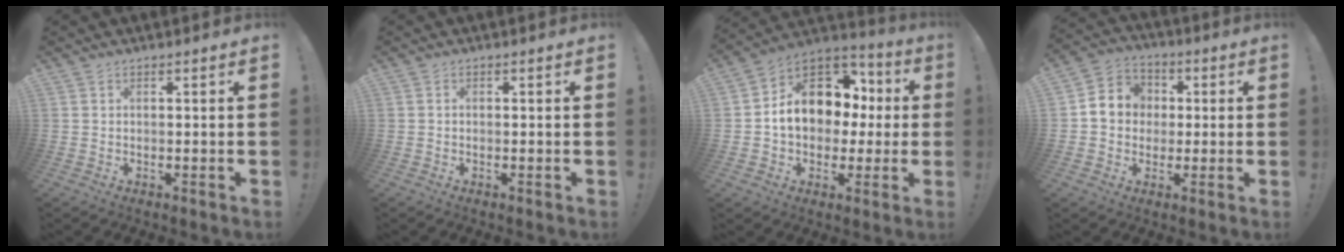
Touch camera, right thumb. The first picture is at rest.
{"total": 0.0}
{"total": 15.4, "force": [2.2, 12.1, 9.3], "torque": [-0.134, 0.005, 0.052]}
{"total": 9.0, "force": [0.3, 8.6, 2.7], "torque": [-0.041, 0.014, 0.015]}